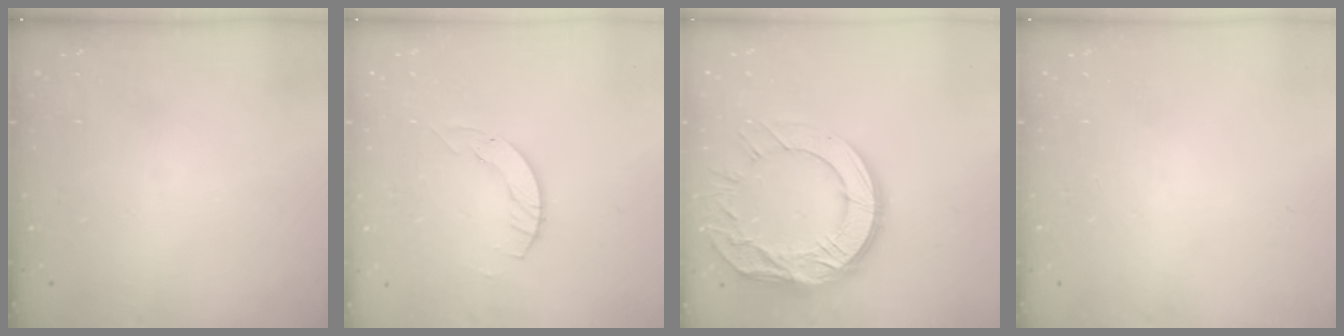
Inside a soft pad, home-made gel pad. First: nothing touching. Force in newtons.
{"total": 2.1, "press": 2.1, "slide": 0.3}
{"total": 17.2, "press": 17.1, "slide": 1.4}
{"total": 0.0}